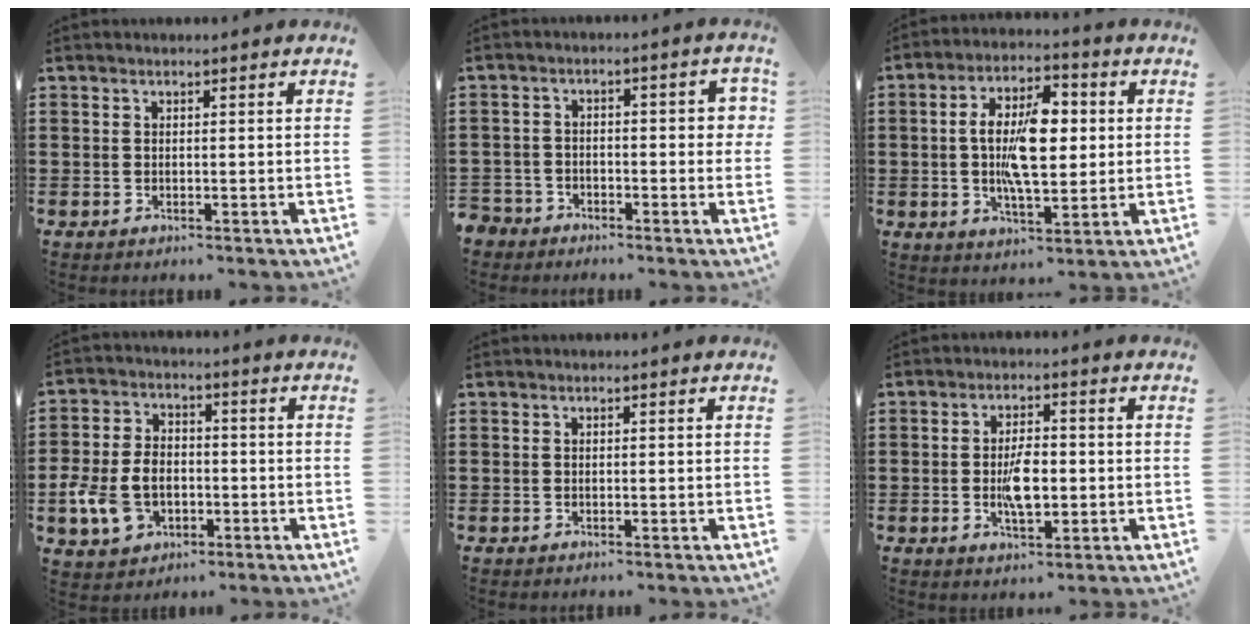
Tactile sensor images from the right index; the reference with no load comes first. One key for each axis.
{"total": 3.5, "fx": -2.6, "fy": 2.0, "fz": 1.3, "tx": -0.026, "ty": 0.010, "tz": -0.056}
{"total": 10.7, "fx": 0.5, "fy": 4.7, "fz": 9.6, "tx": -0.182, "ty": 0.003, "tz": 0.000}
{"total": 8.1, "fx": -2.0, "fy": 6.1, "fz": 4.9, "tx": -0.125, "ty": 0.012, "tz": -0.040}
{"total": 0.0}
{"total": 5.7, "fx": -0.7, "fy": 2.4, "fz": 5.1, "tx": -0.095, "ty": -0.003, "tz": -0.017}